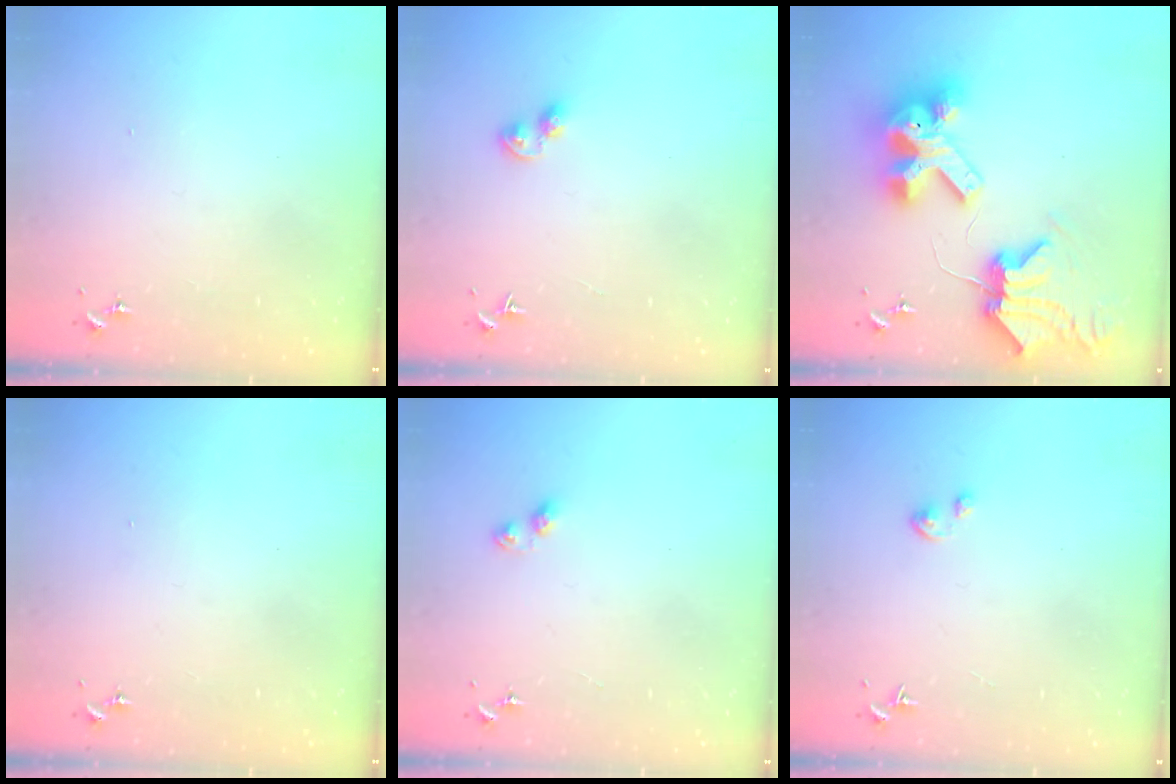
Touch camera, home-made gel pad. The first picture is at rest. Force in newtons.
{"total": 3.8, "press": 3.7, "slide": 0.6}
{"total": 14.4, "press": 14.3, "slide": 1.9}
{"total": 0.0}
{"total": 2.8, "press": 2.7, "slide": 0.4}
{"total": 1.8, "press": 1.8, "slide": 0.1}